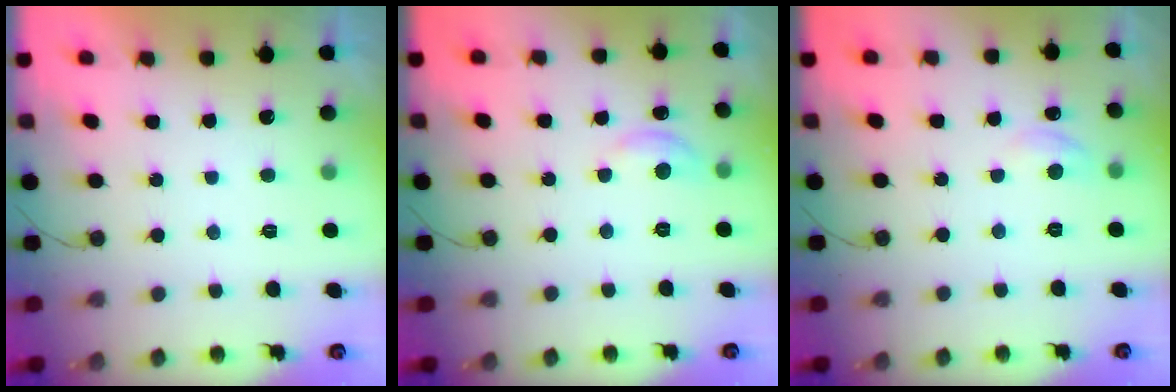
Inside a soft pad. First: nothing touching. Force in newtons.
{"total": 5.9, "press": 5.9, "slide": 0.8}
{"total": 5.9, "press": 5.8, "slide": 0.9}